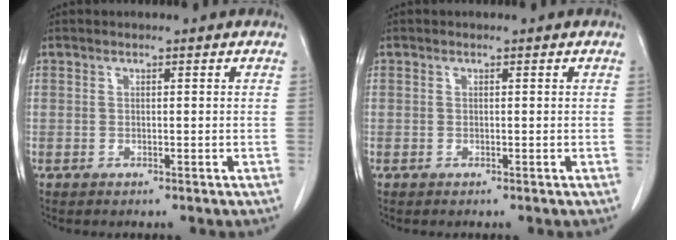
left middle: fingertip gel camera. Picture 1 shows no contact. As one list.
[{"total": 0.0}]